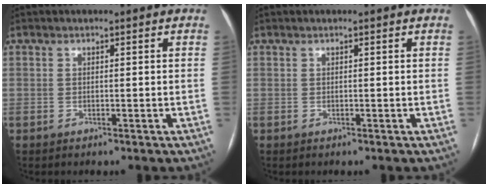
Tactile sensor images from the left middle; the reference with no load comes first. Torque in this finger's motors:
{"motor_torque": [0.07, 0.11, 0.00, 0.00]}